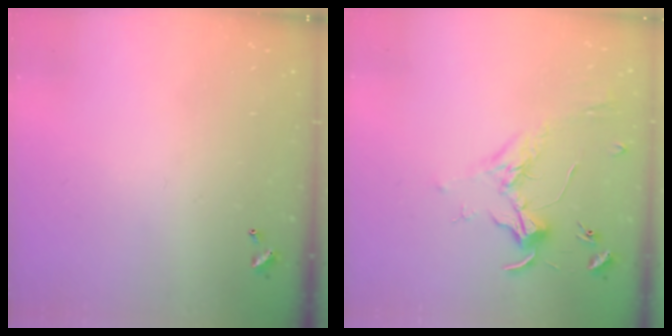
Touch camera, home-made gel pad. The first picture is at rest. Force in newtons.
{"total": 1.8, "press": 1.7, "slide": 0.7}